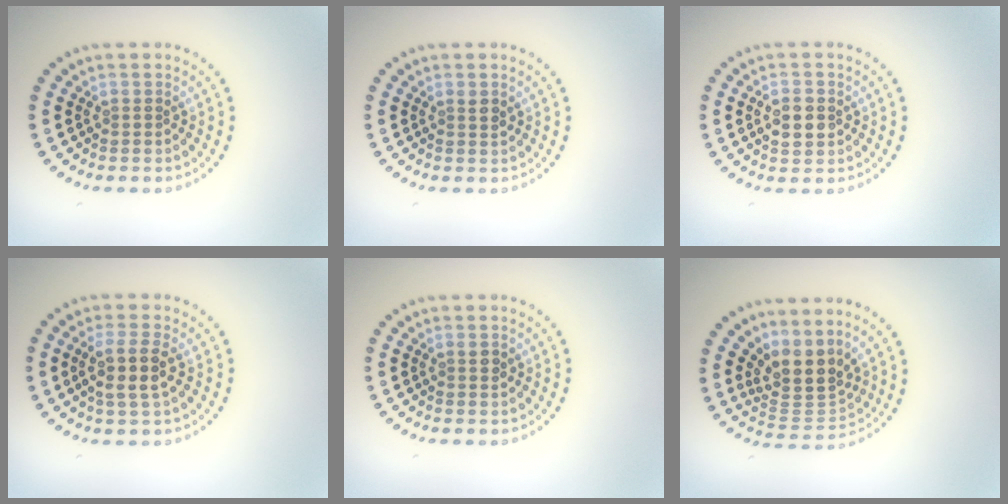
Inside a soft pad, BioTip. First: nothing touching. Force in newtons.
{"total": 1.0, "press": 0.8, "slide": 0.5}
{"total": 2.4, "press": 2.3, "slide": 0.2}
{"total": 3.2, "press": 2.9, "slide": 1.4}
{"total": 0.8, "press": 0.8, "slide": 0.3}
{"total": 4.1, "press": 3.1, "slide": 2.8}